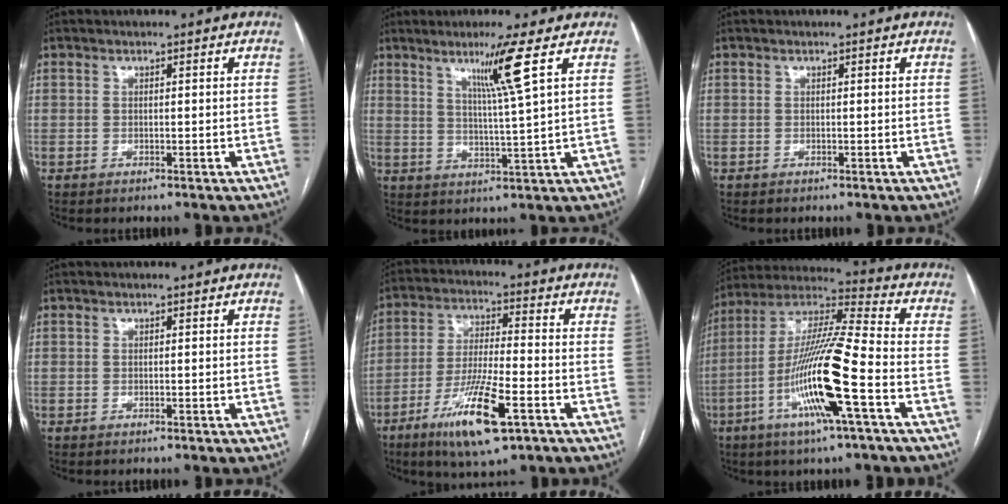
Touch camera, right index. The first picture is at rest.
{"total": 7.5, "force": [3.7, -2.1, 6.1], "torque": [-0.110, -0.015, 0.068]}
{"total": 0.0}
{"total": 0.0}
{"total": 13.1, "force": [-6.6, 1.9, 11.2], "torque": [-0.214, -0.022, -0.115]}
{"total": 17.3, "force": [-5.7, 0.1, 16.3], "torque": [-0.324, -0.008, -0.112]}